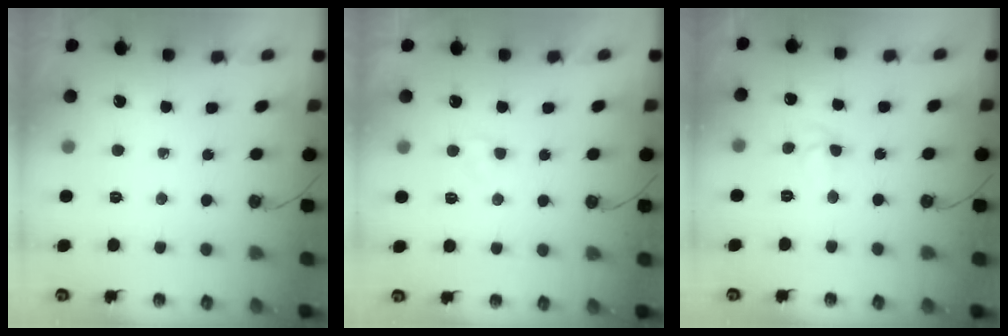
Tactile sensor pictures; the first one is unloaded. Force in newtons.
{"total": 2.7, "press": 2.7, "slide": 0.4}
{"total": 3.5, "press": 3.4, "slide": 0.7}